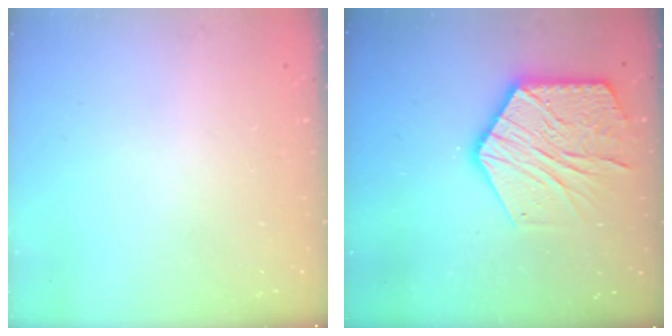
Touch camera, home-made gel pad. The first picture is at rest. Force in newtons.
{"total": 17.1, "press": 17.1, "slide": 1.3}